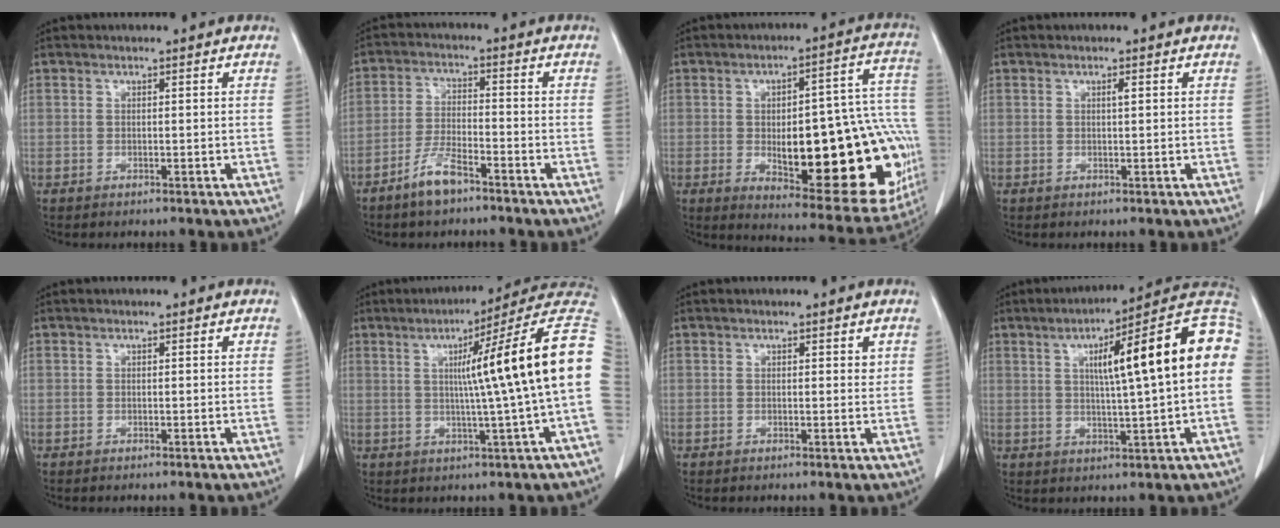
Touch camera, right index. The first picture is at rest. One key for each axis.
{"total": 5.7, "fx": -4.2, "fy": 1.4, "fz": 3.6, "tx": -0.081, "ty": -0.003, "tz": -0.079}
{"total": 27.5, "fx": -5.0, "fy": 8.1, "fz": 25.8, "tx": -0.253, "ty": 0.023, "tz": -0.043}
{"total": 0.7, "fx": 0.2, "fy": 0.0, "fz": 0.6, "tx": -0.013, "ty": 0.001, "tz": 0.004}
{"total": 0.0}
{"total": 16.8, "fx": 1.9, "fy": -2.0, "fz": 16.6, "tx": -0.207, "ty": 0.022, "tz": 0.013}
{"total": 0.8, "fx": 0.5, "fy": 0.4, "fz": 0.5, "tx": -0.001, "ty": -0.002, "tz": 0.004}
{"total": 17.7, "fx": 3.0, "fy": 0.9, "fz": 17.4, "tx": -0.233, "ty": 0.035, "tz": 0.031}